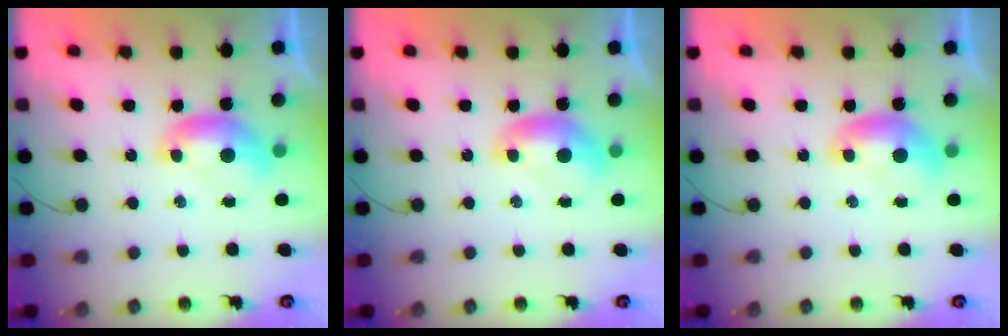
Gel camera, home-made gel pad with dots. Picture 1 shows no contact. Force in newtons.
{"total": 0.0}
{"total": 0.0}